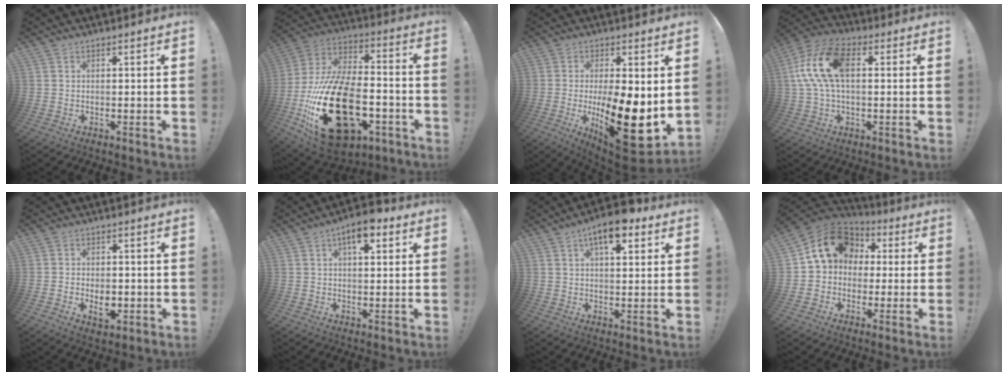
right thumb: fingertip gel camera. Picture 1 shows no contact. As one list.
[{"total": 32.0, "force": [-9.7, 18.7, 24.1], "torque": [-0.455, 0.047, -0.140]}, {"total": 18.4, "force": [-3.5, 6.4, 16.8], "torque": [-0.262, -0.007, -0.040]}, {"total": 14.9, "force": [2.7, 8.2, 12.1], "torque": [-0.238, 0.007, 0.051]}, {"total": 5.2, "force": [-1.5, 3.3, 3.7], "torque": [-0.046, 0.005, -0.026]}, {"total": 7.2, "force": [3.7, 3.2, 5.4], "torque": [-0.074, -0.010, 0.060]}, {"total": 10.1, "force": [5.7, 4.2, 7.1], "torque": [-0.111, -0.015, 0.098]}, {"total": 15.5, "force": [4.5, 12.2, 8.5], "torque": [-0.114, -0.003, 0.088]}]